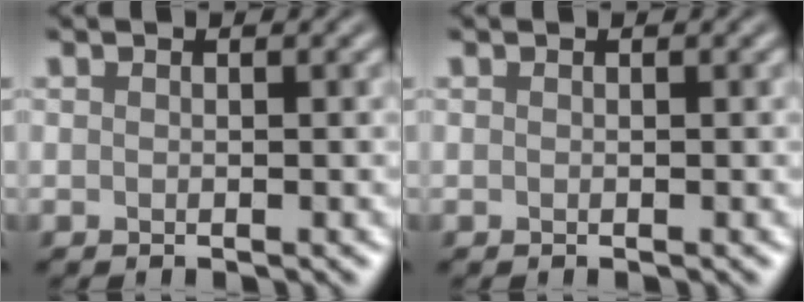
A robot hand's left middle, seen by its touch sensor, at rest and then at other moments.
{"total": 0.0}